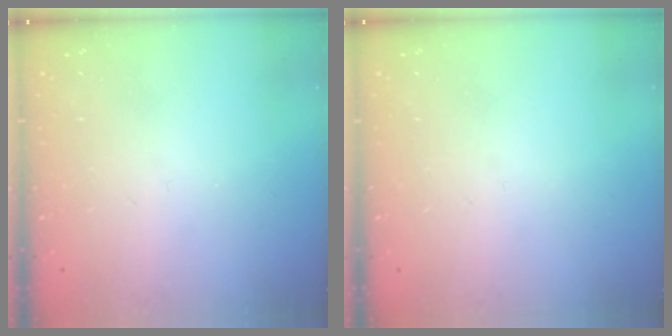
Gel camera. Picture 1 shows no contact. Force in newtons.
{"total": 0.0}